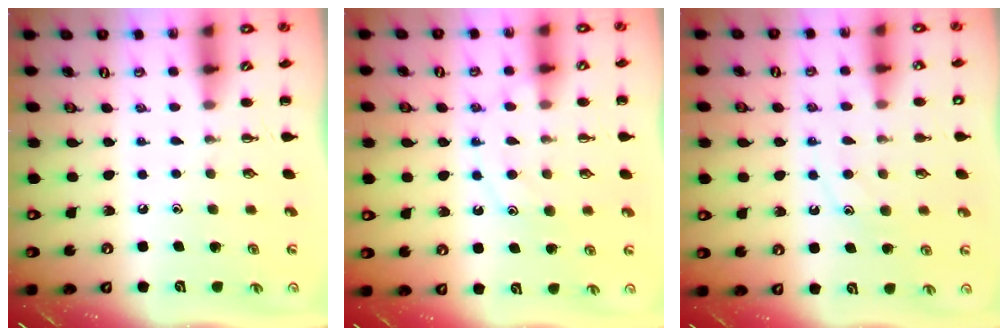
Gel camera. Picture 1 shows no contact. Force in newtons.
{"total": 10.3, "press": 10.3, "slide": 0.8}
{"total": 10.5, "press": 10.4, "slide": 0.8}